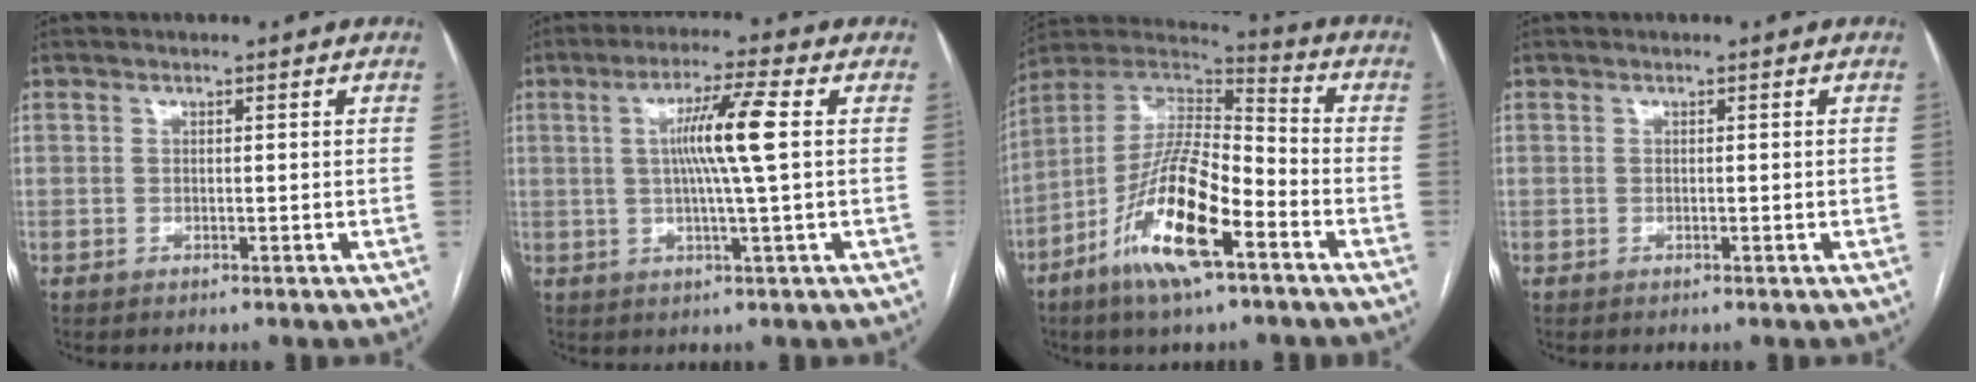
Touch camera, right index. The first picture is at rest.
{"total": 8.1, "force": [1.1, -1.0, 7.9], "torque": [-0.144, 0.002, 0.020]}
{"total": 16.8, "force": [-7.9, 3.6, 14.4], "torque": [-0.280, -0.007, -0.142]}
{"total": 0.7, "force": [-0.1, 0.1, 0.7], "torque": [-0.014, 0.001, 0.001]}